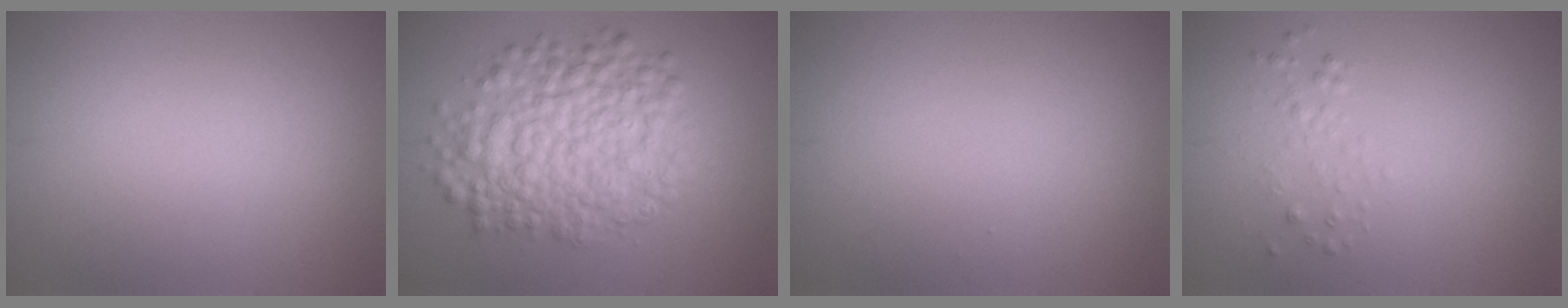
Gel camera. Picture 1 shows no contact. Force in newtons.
{"total": 7.7, "press": 7.7, "slide": 0.1}
{"total": 0.0}
{"total": 1.0, "press": 1.0, "slide": 0.0}